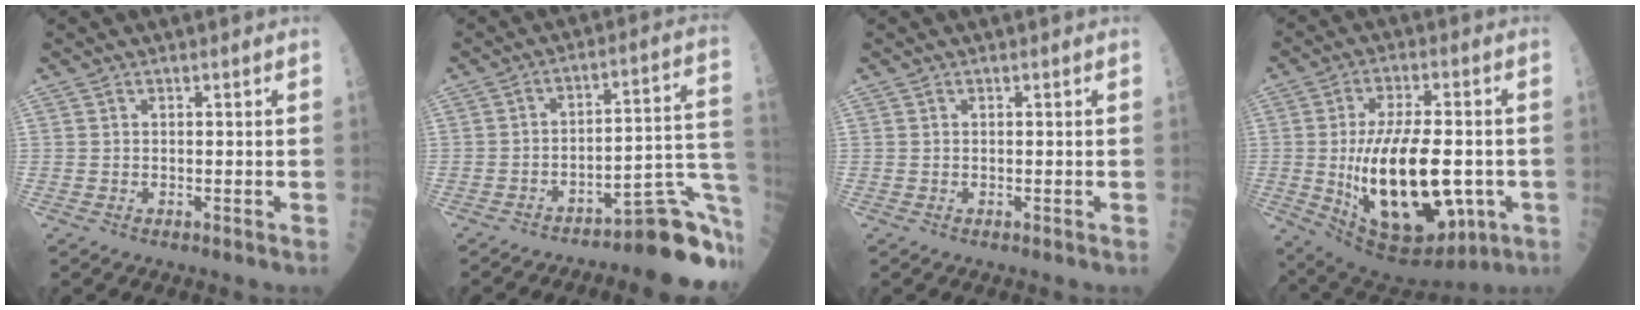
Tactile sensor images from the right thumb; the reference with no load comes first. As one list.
[{"total": 16.7, "force": [-11.8, 2.6, 11.6], "torque": [-0.059, 0.106, -0.167]}, {"total": 0.0}, {"total": 24.0, "force": [-3.4, 11.7, 20.7], "torque": [-0.338, -0.006, -0.022]}]